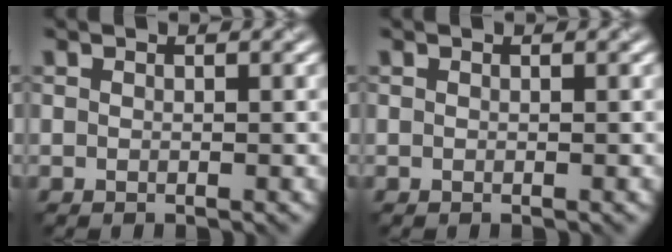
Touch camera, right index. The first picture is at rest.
{"total": 0.0}